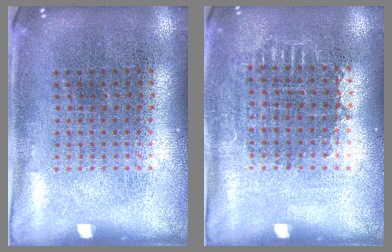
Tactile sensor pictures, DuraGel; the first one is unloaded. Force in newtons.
{"total": 0.8, "press": 0.7, "slide": 0.3}